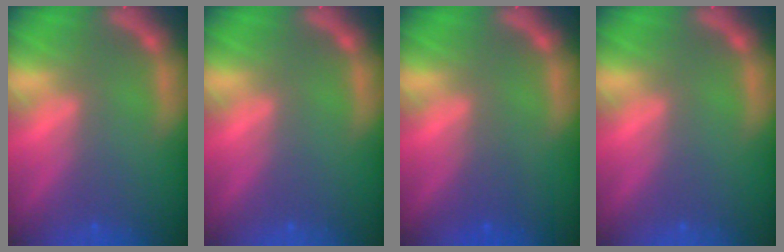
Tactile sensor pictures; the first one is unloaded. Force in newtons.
{"total": 0.0}
{"total": 1.5}
{"total": 0.0}